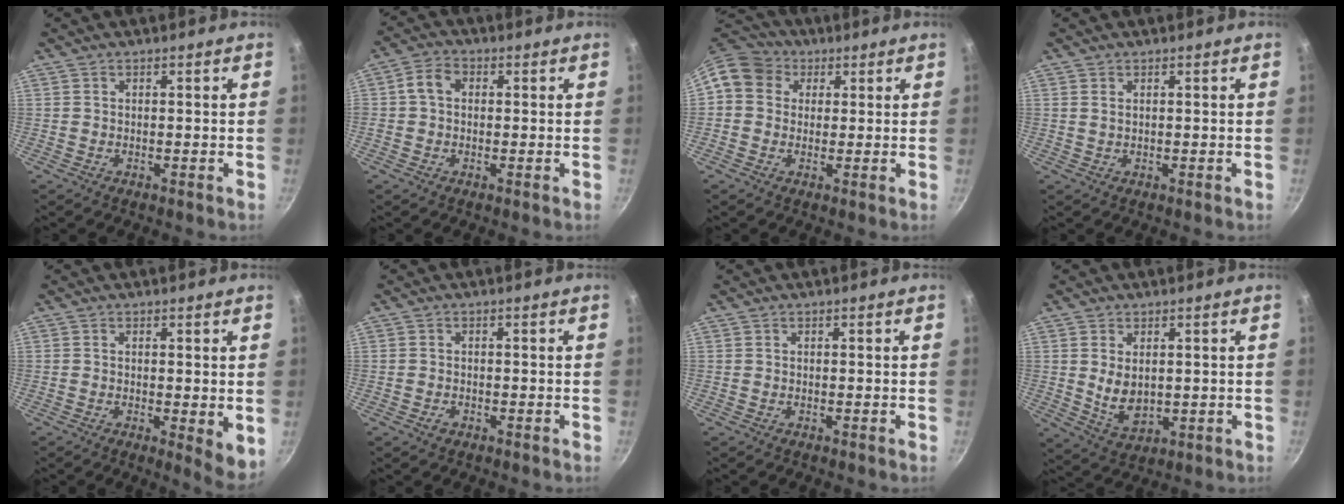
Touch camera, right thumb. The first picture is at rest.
{"total": 4.3, "force": [0.5, 3.4, 2.6], "torque": [-0.041, 0.011, -0.003]}
{"total": 9.5, "force": [2.6, 8.2, 4.0], "torque": [-0.052, 0.017, 0.028]}
{"total": 0.9, "force": [0.5, 0.4, 0.6], "torque": [-0.011, -0.001, 0.009]}
{"total": 5.7, "force": [0.1, 1.9, 5.3], "torque": [-0.065, -0.014, 0.001]}
{"total": 1.5, "force": [-0.8, 1.0, 0.7], "torque": [-0.012, 0.004, -0.013]}
{"total": 0.0}
{"total": 6.6, "force": [0.9, 4.2, 5.0], "torque": [-0.083, -0.018, 0.033]}